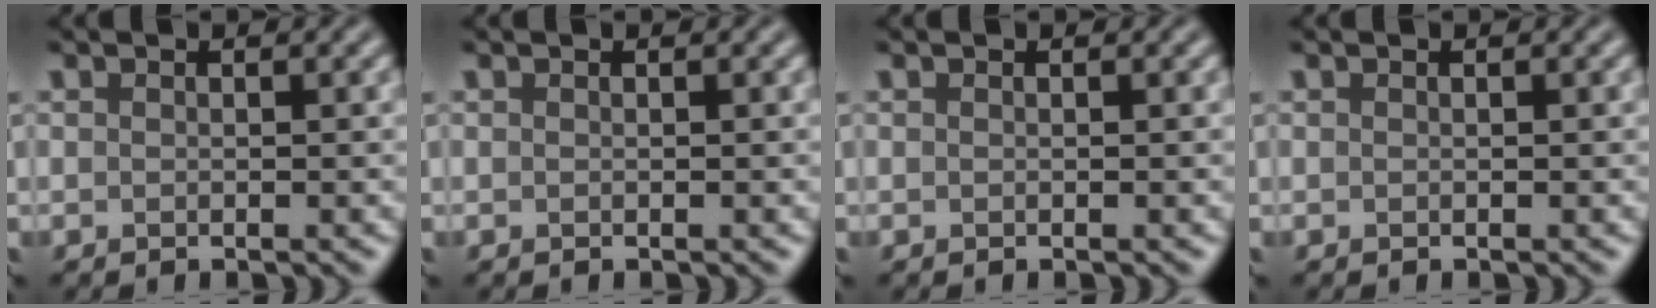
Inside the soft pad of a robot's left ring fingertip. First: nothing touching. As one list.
[{"total": 0.0}, {"total": 0.0}, {"total": 0.0}]